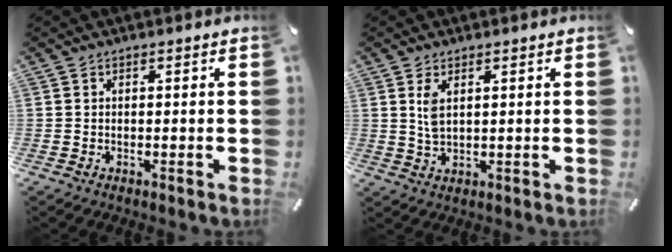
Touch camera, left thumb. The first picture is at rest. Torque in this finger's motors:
{"motor_torque": [0.51, 0.62, 0.62, -0.20, 0.09]}